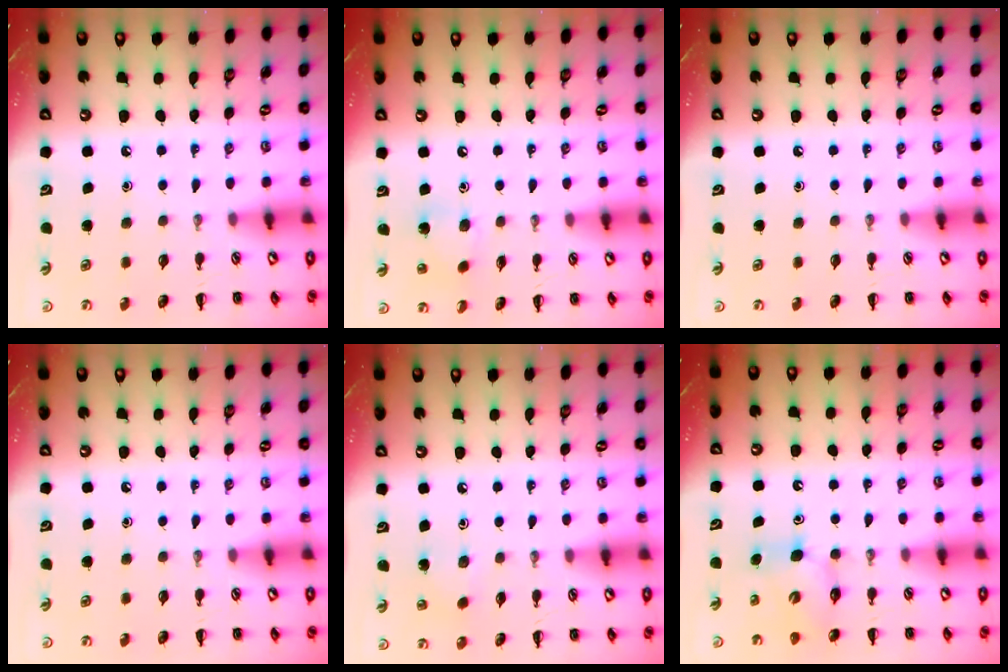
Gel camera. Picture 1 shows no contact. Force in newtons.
{"total": 5.5, "press": 5.4, "slide": 1.4}
{"total": 0.0}
{"total": 0.0}
{"total": 2.0, "press": 1.9, "slide": 0.7}
{"total": 5.5, "press": 5.4, "slide": 0.7}